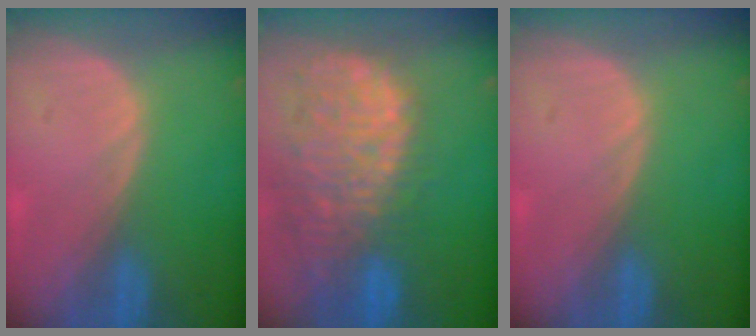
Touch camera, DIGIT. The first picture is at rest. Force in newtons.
{"total": 14.4, "press": 11.8, "slide": 8.3}
{"total": 0.0}